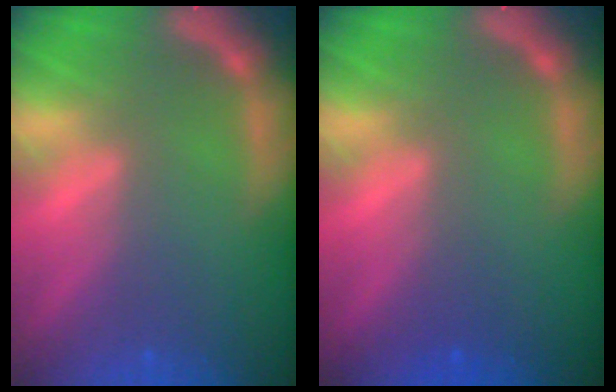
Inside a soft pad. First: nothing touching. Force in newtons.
{"total": 0.9}